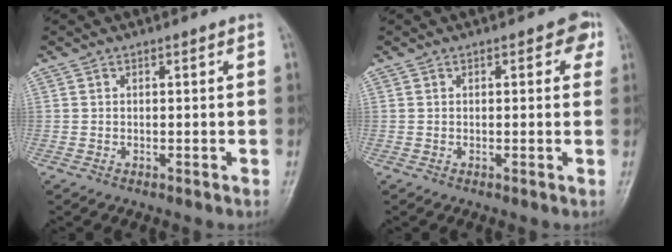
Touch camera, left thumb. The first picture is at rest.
{"total": 3.0, "force": [1.1, 1.7, 2.2], "torque": [-0.004, 0.002, 0.004]}